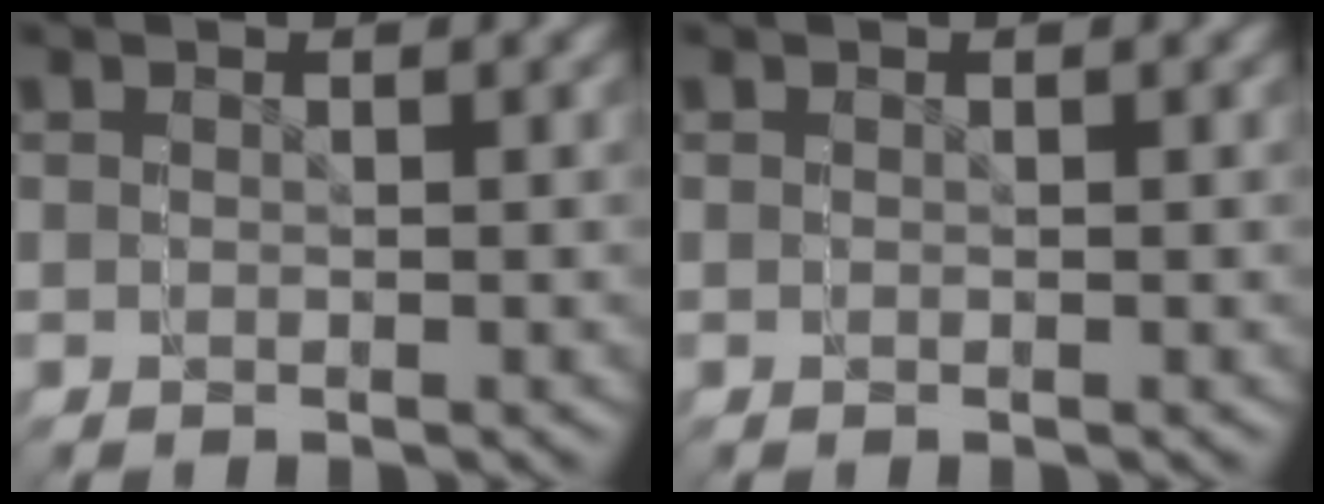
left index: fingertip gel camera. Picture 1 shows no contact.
{"total": 0.0}